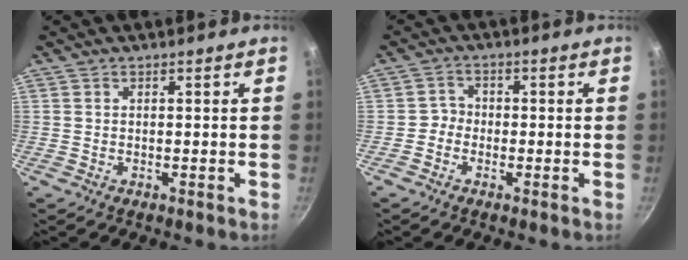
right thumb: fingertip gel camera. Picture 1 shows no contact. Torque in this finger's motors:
{"motor_torque": [-0.10, 0.07, -0.17, -0.14, 0.03]}